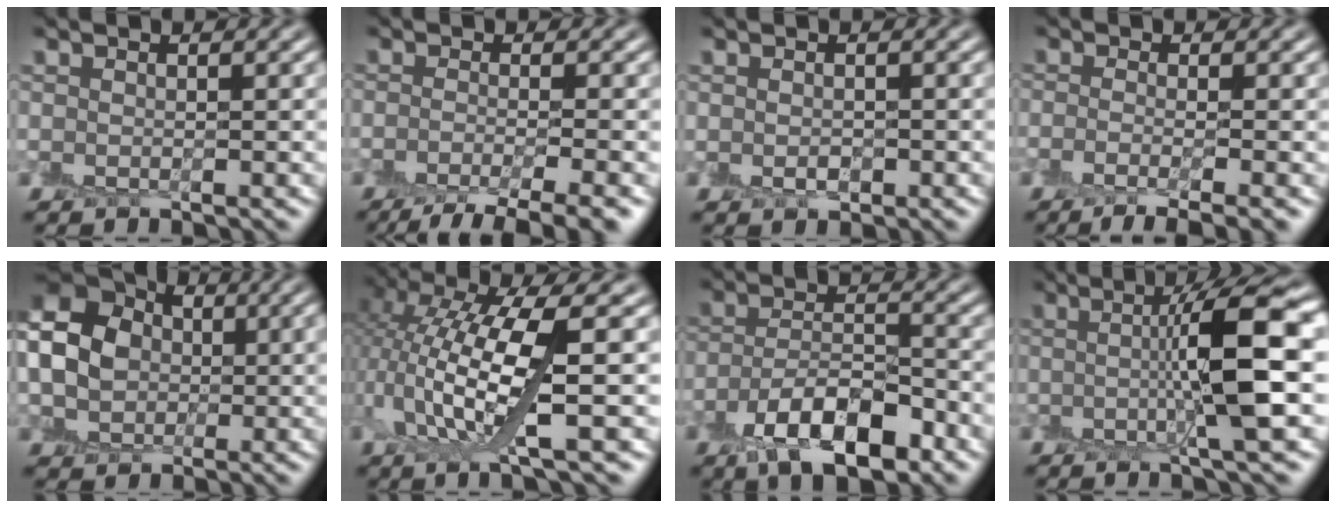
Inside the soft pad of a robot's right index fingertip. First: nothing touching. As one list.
[{"total": 5.9, "force": [-3.8, 1.4, 4.3], "torque": [-0.050, -0.005, -0.066]}, {"total": 0.8, "force": [-0.1, 0.5, 0.6], "torque": [-0.013, 0.001, 0.001]}, {"total": 4.2, "force": [-2.0, 1.0, 3.5], "torque": [-0.045, -0.009, -0.040]}, {"total": 10.0, "force": [0.9, 7.8, 6.1], "torque": [-0.127, 0.027, 0.000]}, {"total": 8.5, "force": [1.4, 2.3, 8.0], "torque": [-0.160, 0.005, 0.029]}, {"total": 7.5, "force": [-4.3, 3.3, 5.3], "torque": [-0.087, 0.006, -0.078]}, {"total": 7.9, "force": [0.4, 1.2, 7.8], "torque": [-0.110, 0.008, 0.005]}]